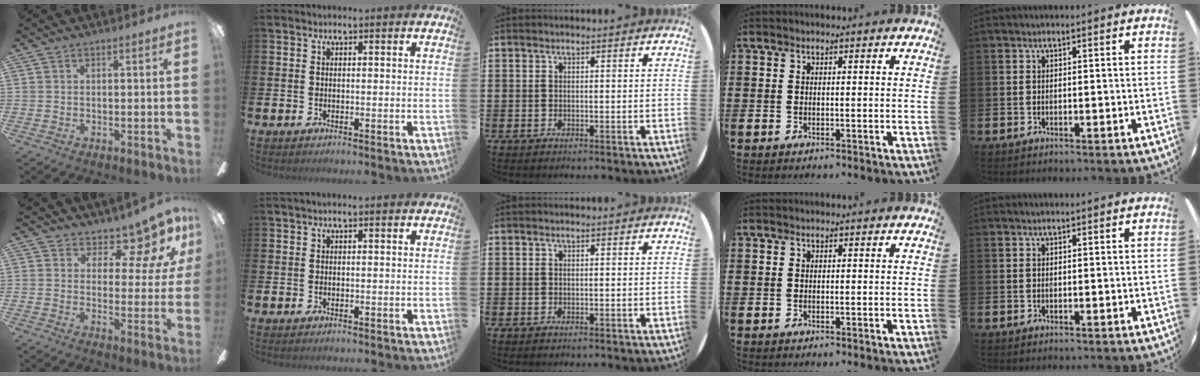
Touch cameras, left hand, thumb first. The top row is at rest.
{"thumb": {"total": 10.1, "force": [8.0, 4.5, 4.2], "torque": [-0.061, -0.063, 0.146]}, "index": {"total": 0.7, "force": [0.5, 0.1, 0.5], "torque": [-0.008, 0.001, 0.008]}}